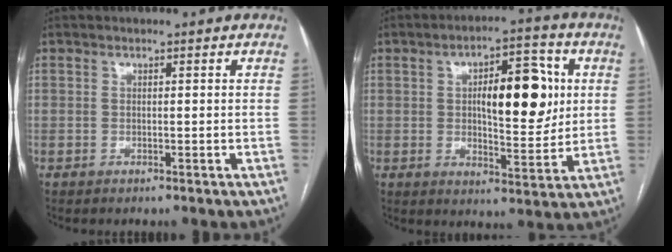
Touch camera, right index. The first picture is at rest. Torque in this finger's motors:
{"motor_torque": [1.20, 0.23, 0.29, 0.13]}